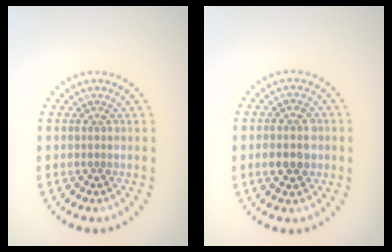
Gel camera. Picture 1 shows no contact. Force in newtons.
{"total": 3.0, "press": 3.0, "slide": 0.2}